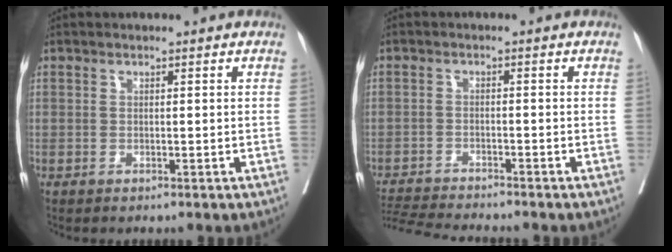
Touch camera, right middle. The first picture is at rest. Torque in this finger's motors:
{"motor_torque": [0.28, -0.45, 0.04, 0.01]}